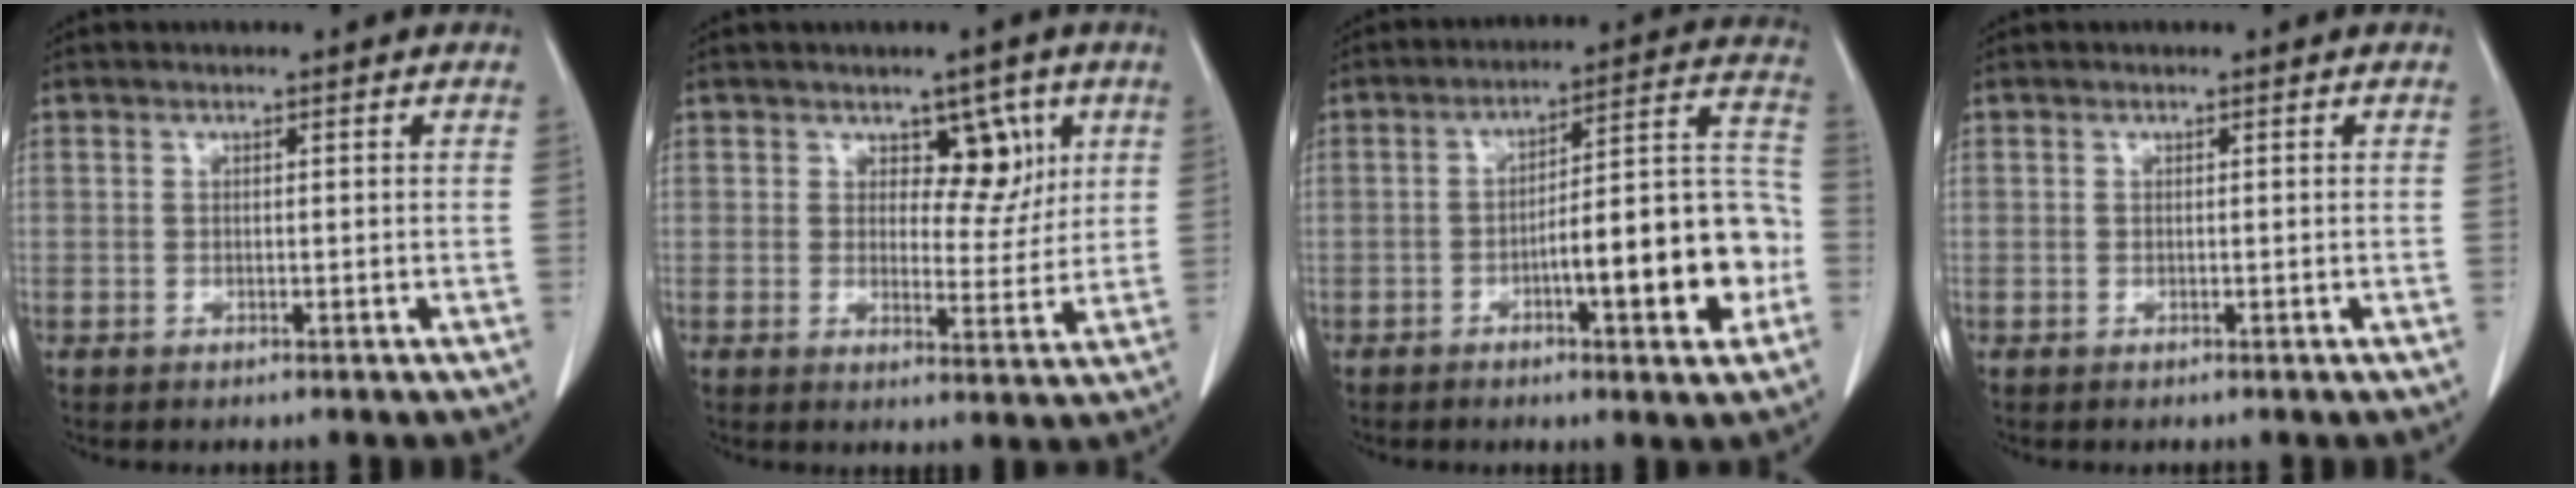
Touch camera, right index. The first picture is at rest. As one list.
[{"total": 5.6, "force": [2.6, 3.3, 3.8], "torque": [-0.036, 0.000, 0.038]}, {"total": 15.1, "force": [-4.6, 2.8, 14.1], "torque": [-0.191, 0.032, -0.062]}, {"total": 0.0}]